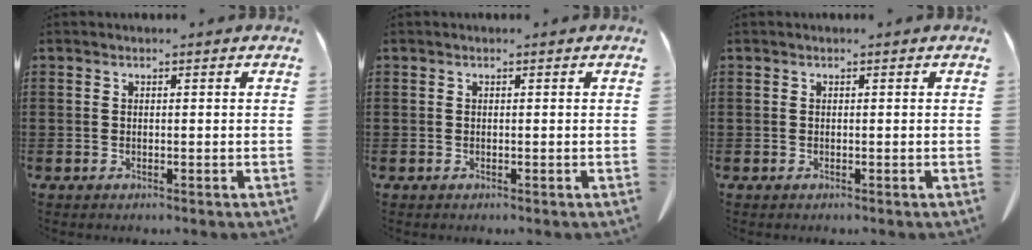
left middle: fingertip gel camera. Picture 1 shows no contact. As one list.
[{"total": 0.0}, {"total": 0.0}]